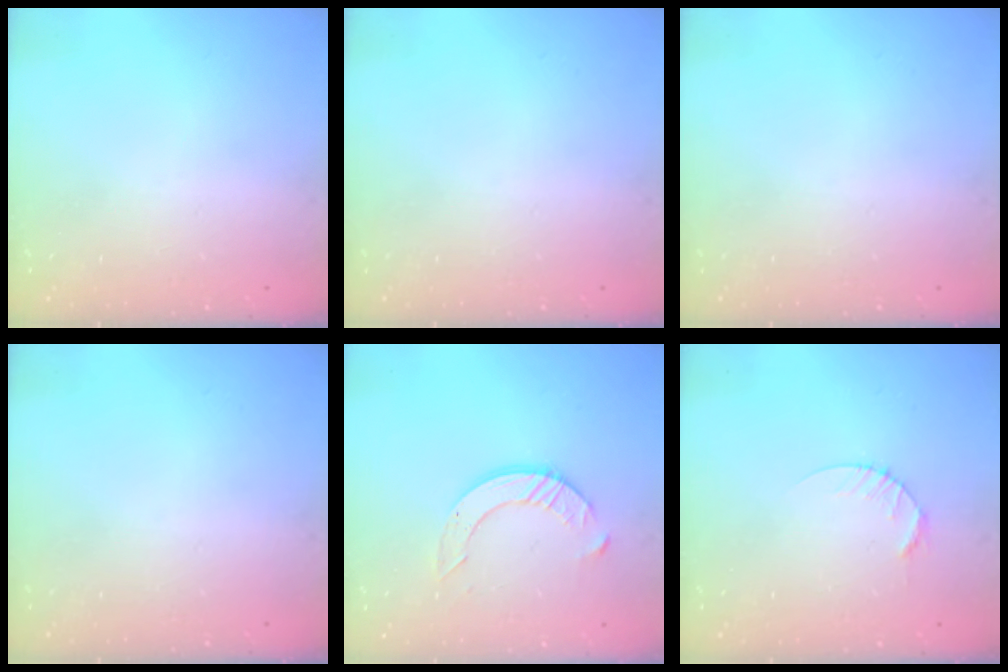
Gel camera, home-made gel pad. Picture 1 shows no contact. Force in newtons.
{"total": 0.0}
{"total": 0.0}
{"total": 0.0}
{"total": 8.9, "press": 8.9, "slide": 0.9}
{"total": 3.7, "press": 3.6, "slide": 0.4}